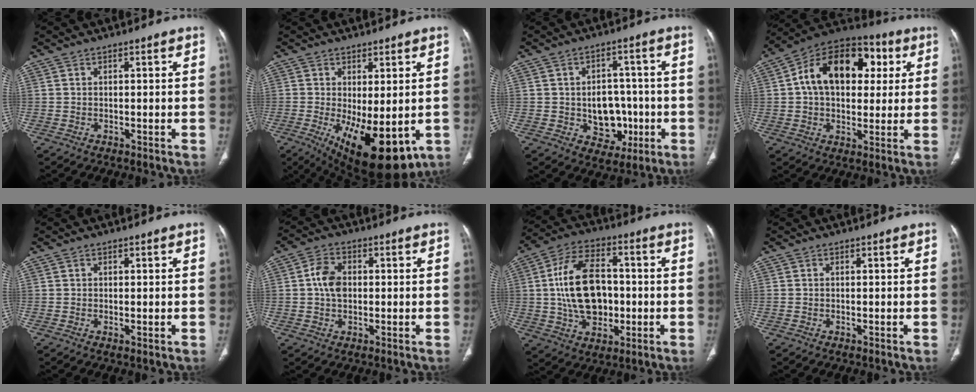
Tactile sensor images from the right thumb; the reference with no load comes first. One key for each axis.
{"total": 15.4, "fx": -4.4, "fy": 6.4, "fz": 13.4, "tx": -0.198, "ty": -0.022, "tz": -0.042}
{"total": 9.4, "fx": -1.8, "fy": 7.4, "fz": 5.6, "tx": -0.036, "ty": 0.024, "tz": -0.013}
{"total": 19.6, "fx": 4.3, "fy": 13.0, "fz": 14.0, "tx": -0.191, "ty": 0.021, "tz": 0.058}
{"total": 0.6, "fx": -0.1, "fy": 0.2, "fz": 0.5, "tx": -0.014, "ty": -0.004, "tz": -0.002}
{"total": 5.6, "fx": 0.3, "fy": 3.9, "fz": 4.0, "tx": -0.068, "ty": 0.009, "tz": 0.000}
{"total": 16.1, "fx": -0.2, "fy": 10.3, "fz": 12.4, "tx": -0.206, "ty": 0.020, "tz": 0.000}
{"total": 0.0}